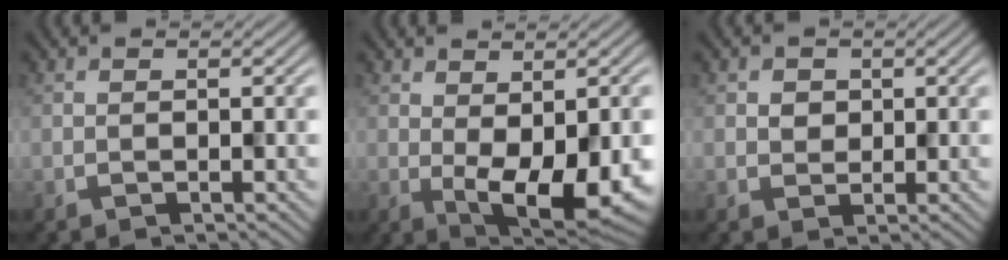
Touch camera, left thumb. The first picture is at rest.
{"total": 12.5, "force": [-2.4, 5.9, 10.8], "torque": [-0.155, -0.030, -0.013]}
{"total": 1.6, "force": [1.0, 1.2, -0.4], "torque": [0.012, 0.000, 0.019]}